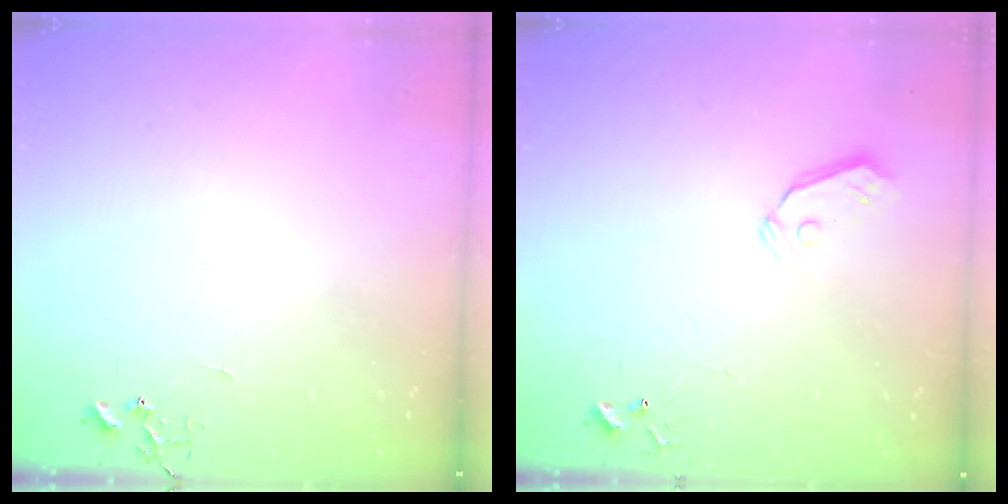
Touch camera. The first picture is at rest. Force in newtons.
{"total": 5.8, "press": 5.8, "slide": 0.5}